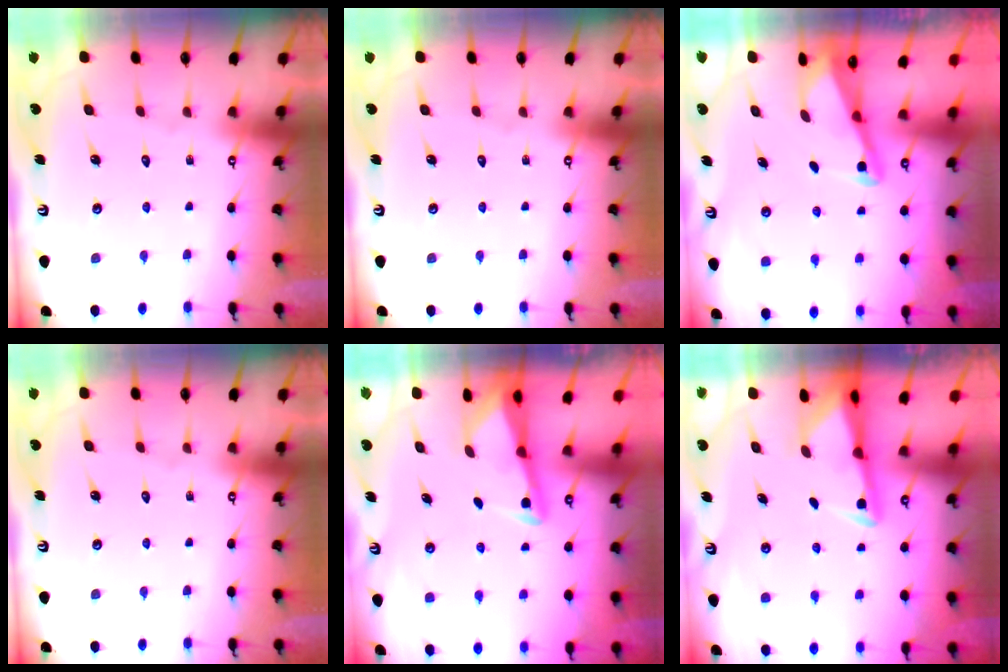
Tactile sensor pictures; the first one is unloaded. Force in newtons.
{"total": 0.0}
{"total": 2.9, "press": 2.9, "slide": 0.4}
{"total": 0.0}
{"total": 2.9, "press": 2.9, "slide": 0.4}
{"total": 2.9, "press": 2.9, "slide": 0.6}